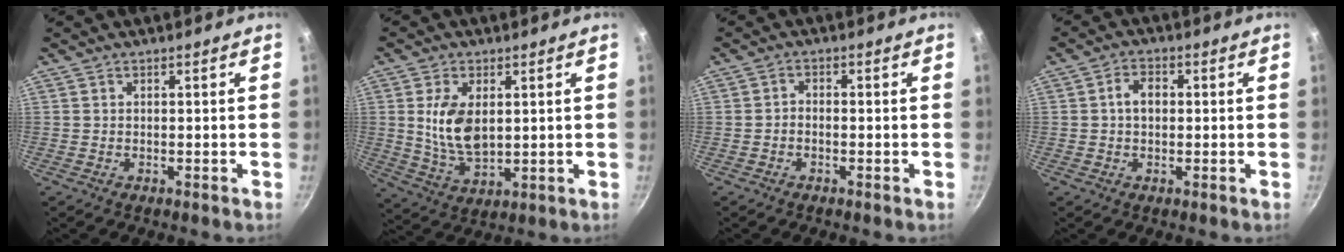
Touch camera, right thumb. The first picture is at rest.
{"total": 9.9, "force": [1.8, 5.6, 7.9], "torque": [-0.145, -0.019, 0.043]}
{"total": 1.6, "force": [-0.8, 1.0, 1.0], "torque": [-0.017, 0.012, -0.018]}
{"total": 4.2, "force": [0.3, 2.9, 3.0], "torque": [-0.038, 0.012, 0.000]}